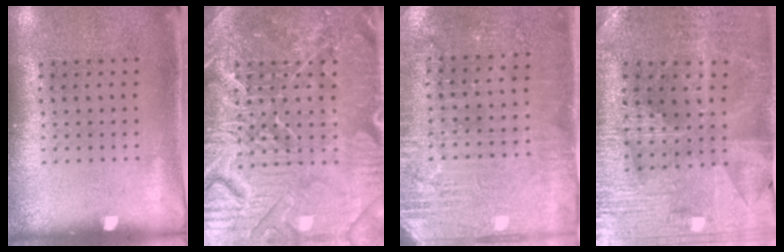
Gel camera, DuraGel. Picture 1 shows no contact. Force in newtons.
{"total": 7.7, "press": 7.7, "slide": 0.9}
{"total": 2.9, "press": 2.8, "slide": 0.4}
{"total": 2.3, "press": 2.3, "slide": 0.5}